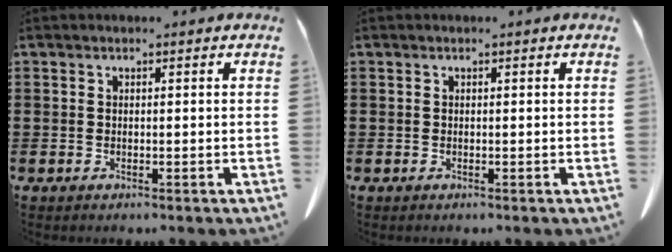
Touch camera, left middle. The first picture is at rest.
{"total": 0.0}